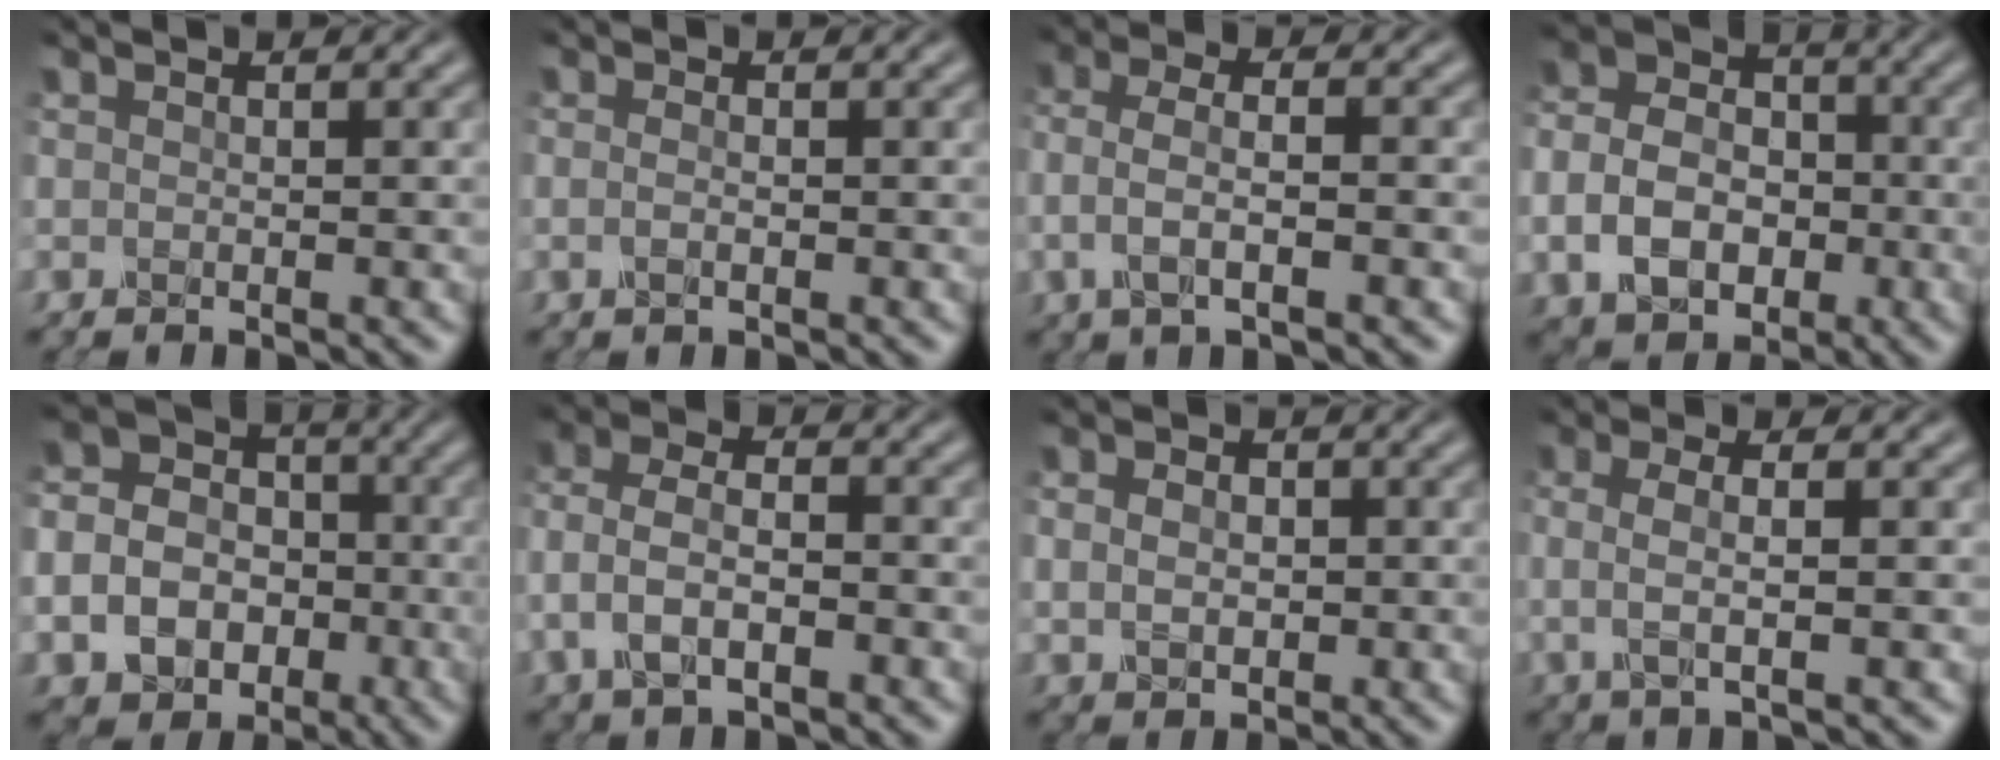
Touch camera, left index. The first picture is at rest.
{"total": 1.0, "force": [-0.1, 0.5, 0.9], "torque": [-0.009, -0.003, -0.007]}
{"total": 3.8, "force": [-0.9, 1.4, 3.4], "torque": [-0.077, 0.005, -0.022]}
{"total": 7.2, "force": [-1.8, 5.4, 4.3], "torque": [-0.088, 0.004, -0.044]}
{"total": 9.8, "force": [-3.2, 8.3, 3.9], "torque": [-0.081, -0.026, -0.068]}
{"total": 4.9, "force": [-1.5, 2.8, 3.7], "torque": [-0.077, 0.008, -0.036]}
{"total": 3.4, "force": [0.5, 2.7, 2.1], "torque": [-0.030, 0.014, -0.005]}
{"total": 3.3, "force": [0.2, 1.1, 3.1], "torque": [-0.061, 0.004, 0.002]}